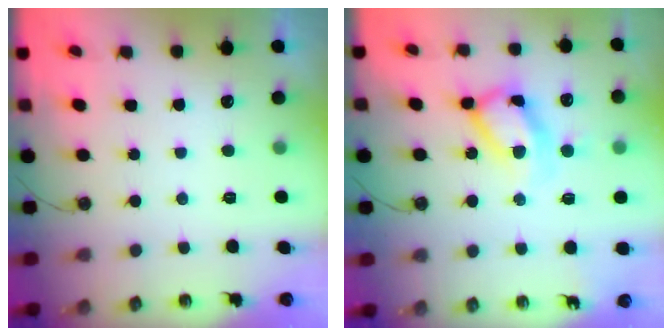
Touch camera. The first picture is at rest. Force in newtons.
{"total": 12.4, "press": 12.3, "slide": 0.9}